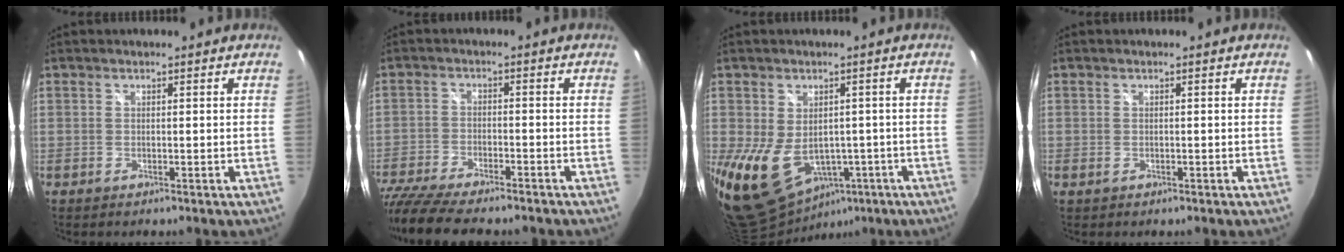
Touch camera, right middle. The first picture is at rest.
{"total": 14.6, "force": [-12.4, 2.9, 7.1], "torque": [-0.163, -0.048, -0.212]}
{"total": 15.8, "force": [-4.7, 11.9, 9.3], "torque": [-0.229, -0.032, -0.048]}
{"total": 0.8, "force": [-0.3, 0.6, 0.4], "torque": [-0.008, -0.001, -0.003]}